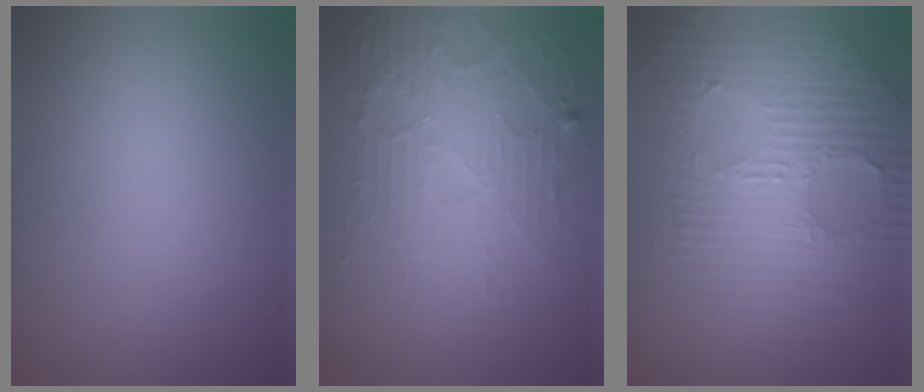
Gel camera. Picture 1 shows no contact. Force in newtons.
{"total": 5.1, "press": 3.5, "slide": 3.7}
{"total": 7.8, "press": 5.2, "slide": 5.8}